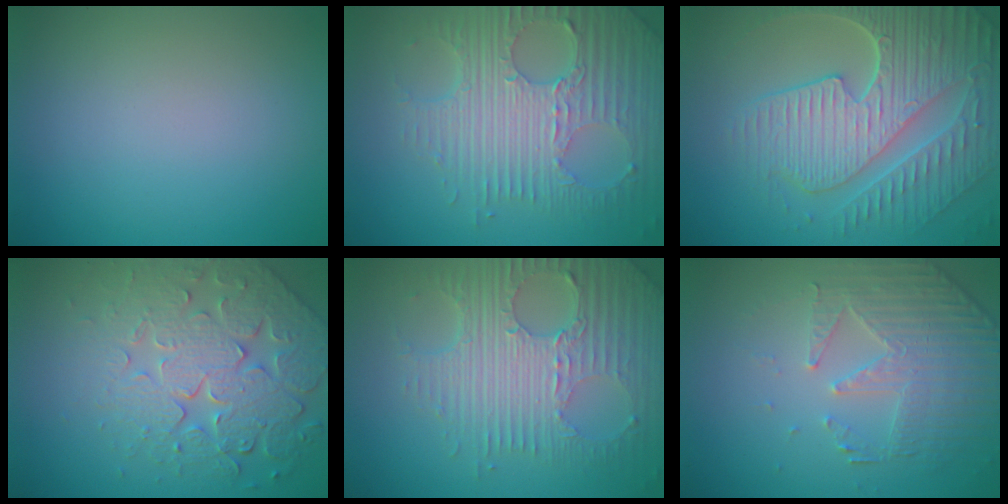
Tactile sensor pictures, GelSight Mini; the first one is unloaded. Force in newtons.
{"total": 7.8, "press": 5.5, "slide": 5.6}
{"total": 8.8, "press": 6.4, "slide": 6.1}
{"total": 7.2, "press": 5.8, "slide": 4.2}
{"total": 8.0, "press": 5.7, "slide": 5.6}
{"total": 4.9, "press": 3.7, "slide": 3.3}